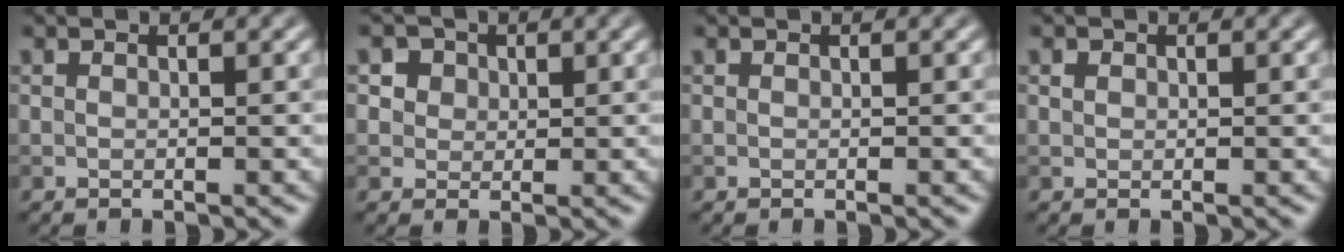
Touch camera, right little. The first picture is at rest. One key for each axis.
{"total": 5.1, "fx": 2.7, "fy": 3.8, "fz": 2.0, "tx": -0.033, "ty": 0.013, "tz": 0.031}
{"total": 0.0}
{"total": 0.0}